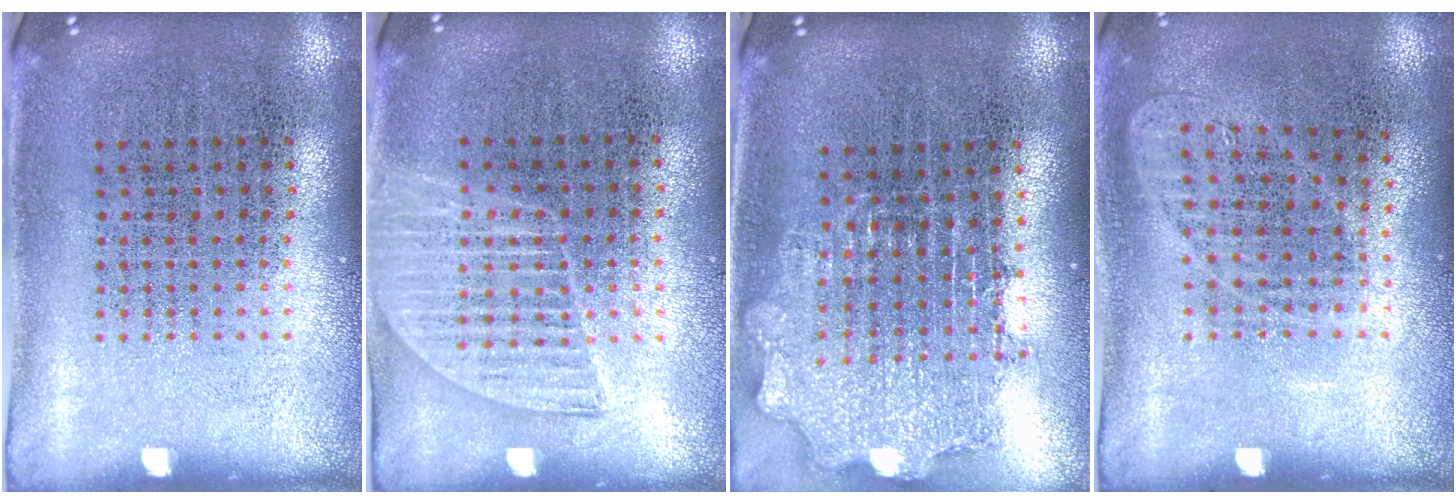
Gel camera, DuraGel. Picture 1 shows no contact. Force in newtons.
{"total": 1.3, "press": 1.2, "slide": 0.6}
{"total": 1.9, "press": 1.5, "slide": 1.1}
{"total": 0.9, "press": 0.8, "slide": 0.4}